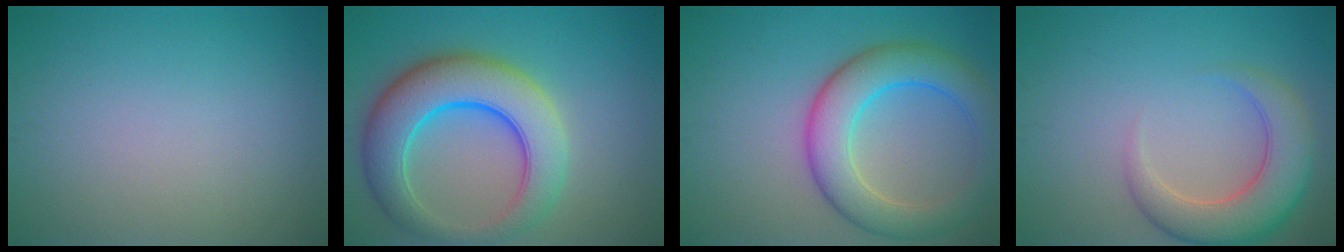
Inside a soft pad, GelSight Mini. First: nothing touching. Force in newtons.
{"total": 9.1, "press": 9.1, "slide": 0.1}
{"total": 7.1, "press": 7.1, "slide": 0.2}
{"total": 6.0, "press": 6.0, "slide": 0.5}